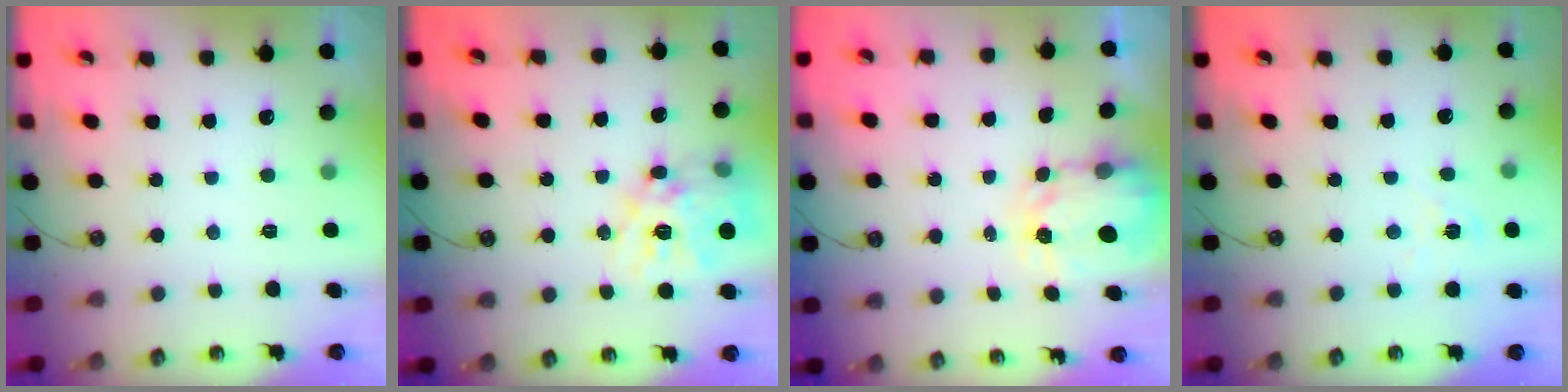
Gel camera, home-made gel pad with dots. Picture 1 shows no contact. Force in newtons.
{"total": 16.8, "press": 16.7, "slide": 1.6}
{"total": 3.4, "press": 3.4, "slide": 0.3}
{"total": 6.4, "press": 6.4, "slide": 0.5}